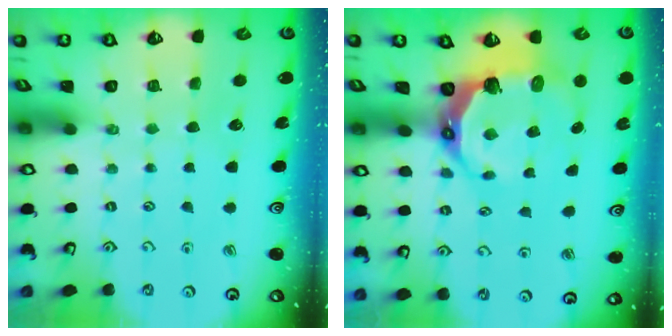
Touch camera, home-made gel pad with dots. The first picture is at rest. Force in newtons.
{"total": 10.5, "press": 8.8, "slide": 5.8}